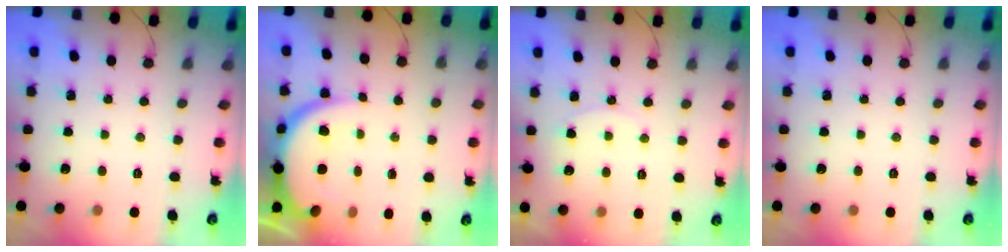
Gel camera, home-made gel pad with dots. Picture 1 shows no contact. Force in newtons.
{"total": 10.0, "press": 9.9, "slide": 1.1}
{"total": 5.3, "press": 5.3, "slide": 0.6}
{"total": 0.0}